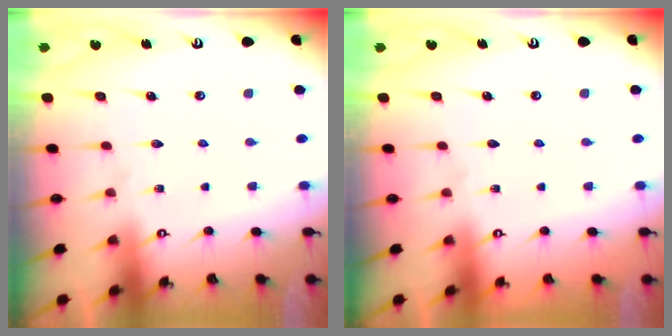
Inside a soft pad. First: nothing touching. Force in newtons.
{"total": 0.0}